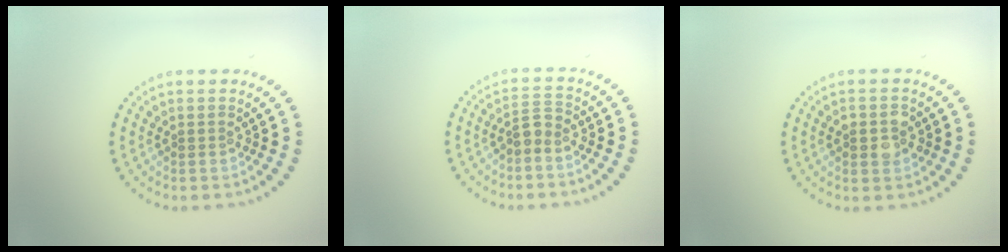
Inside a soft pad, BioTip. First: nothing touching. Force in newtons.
{"total": 1.7, "press": 1.3, "slide": 1.0}
{"total": 2.5, "press": 2.5, "slide": 0.2}